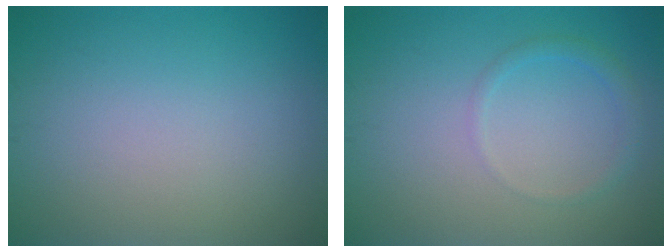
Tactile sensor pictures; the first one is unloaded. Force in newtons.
{"total": 1.3, "press": 1.3, "slide": 0.0}